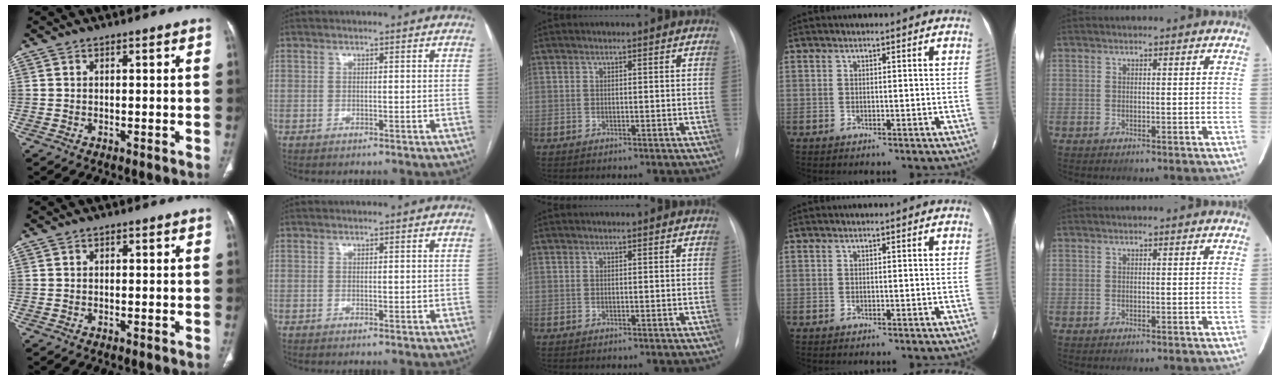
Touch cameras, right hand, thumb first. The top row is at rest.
{"thumb": {"total": 0.7, "force": [0.2, 0.5, 0.5], "torque": [-0.003, 0.002, 0.002]}, "index": {"total": 0.7, "force": [0.1, 0.4, 0.6], "torque": [-0.007, -0.002, 0.003]}}